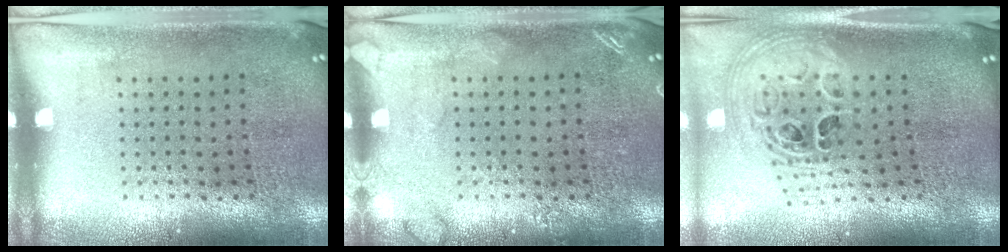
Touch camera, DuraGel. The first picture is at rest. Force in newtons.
{"total": 1.7, "press": 1.6, "slide": 0.3}
{"total": 1.9, "press": 1.5, "slide": 1.1}